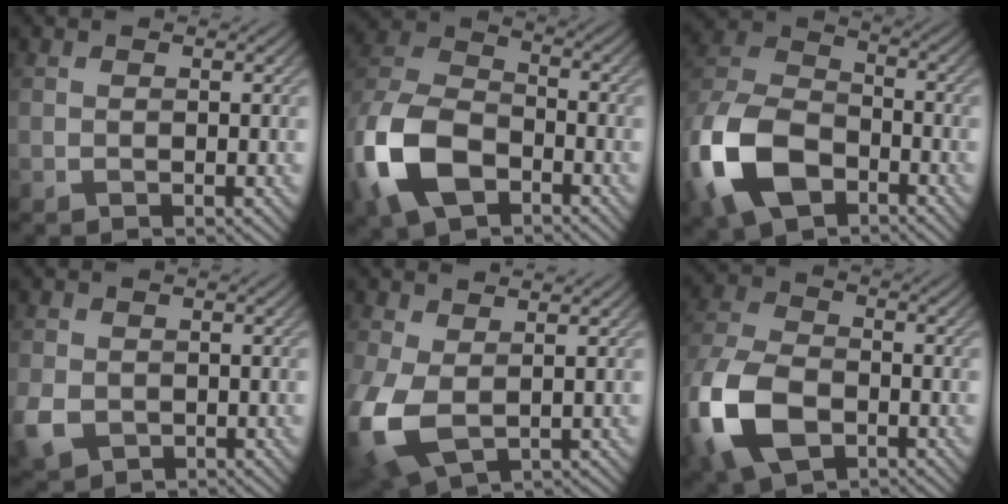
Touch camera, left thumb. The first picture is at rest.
{"total": 13.0, "force": [-5.8, 8.0, 8.4], "torque": [-0.210, -0.018, -0.125]}
{"total": 14.3, "force": [-6.6, 8.9, 8.9], "torque": [-0.227, -0.025, -0.139]}
{"total": 4.0, "force": [-1.1, 3.2, 2.1], "torque": [-0.058, -0.013, -0.024]}
{"total": 8.5, "force": [-0.8, 5.3, 6.6], "torque": [-0.194, -0.023, -0.008]}
{"total": 13.1, "force": [-5.5, 8.0, 8.8], "torque": [-0.238, -0.028, -0.109]}